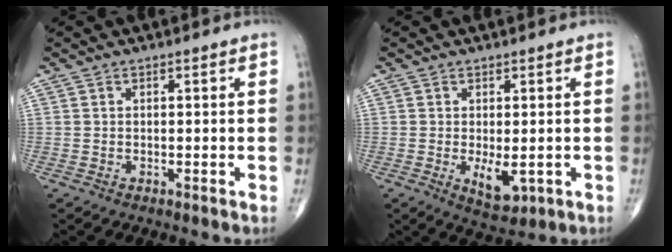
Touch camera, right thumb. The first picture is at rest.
{"total": 4.8, "force": [-0.9, 2.3, 4.2], "torque": [-0.056, -0.012, -0.003]}